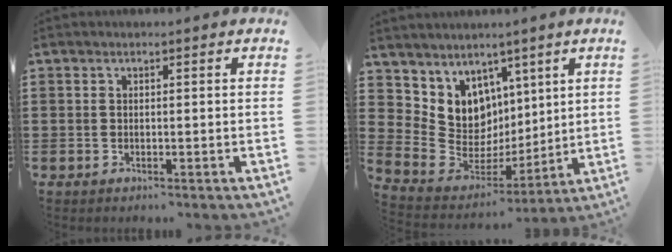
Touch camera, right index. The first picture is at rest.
{"total": 8.8, "force": [4.2, 7.6, 1.7], "torque": [-0.082, -0.051, 0.086]}